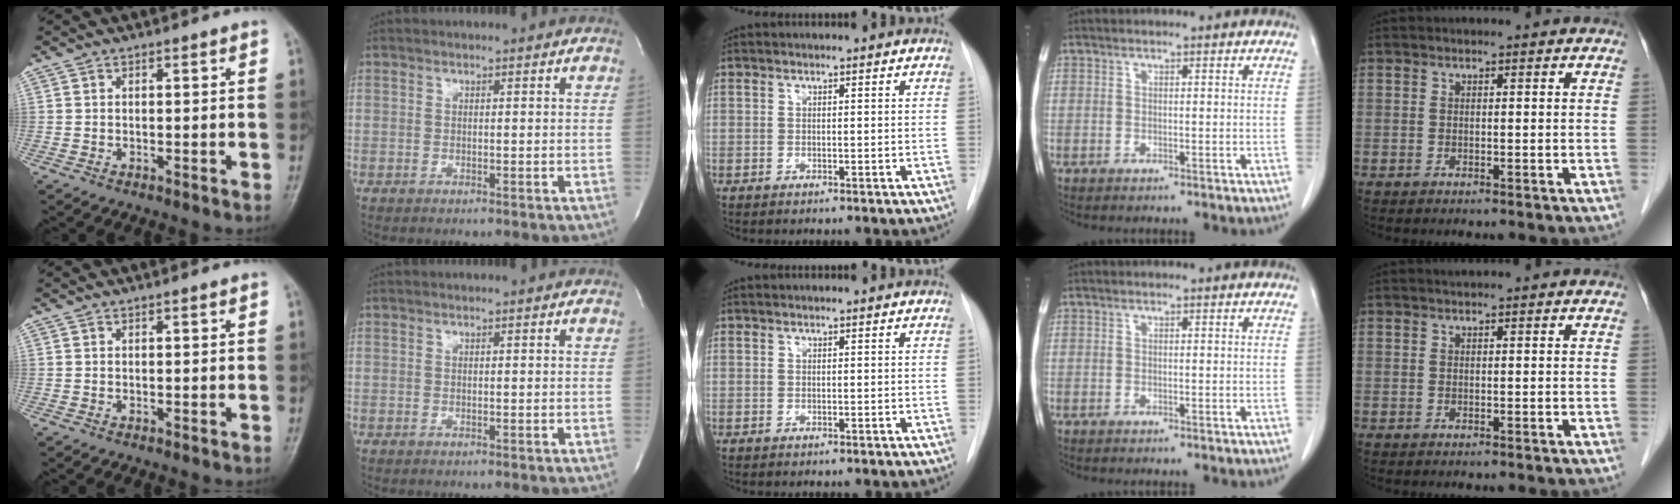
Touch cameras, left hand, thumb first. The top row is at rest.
{}